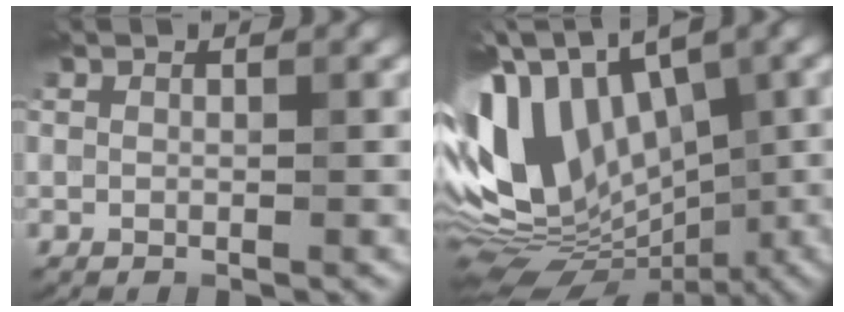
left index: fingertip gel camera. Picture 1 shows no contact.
{"total": 14.4, "force": [-0.2, 8.2, 11.8], "torque": [-0.232, 0.016, -0.002]}